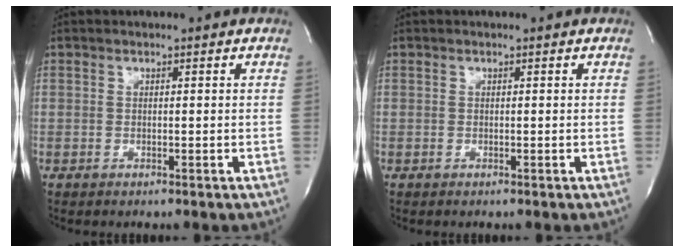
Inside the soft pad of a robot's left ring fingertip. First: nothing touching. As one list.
[{"total": 0.0}]